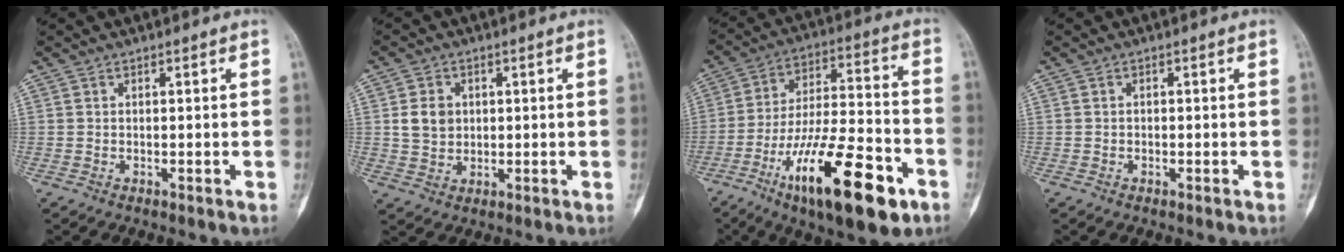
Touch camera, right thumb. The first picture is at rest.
{"total": 5.3, "force": [0.9, 4.3, 2.8], "torque": [-0.034, -0.004, 0.021]}
{"total": 23.4, "force": [-11.2, 7.6, 19.1], "torque": [-0.311, 0.054, -0.181]}
{"total": 0.5, "force": [-0.2, 0.4, 0.2], "torque": [-0.001, 0.002, -0.005]}